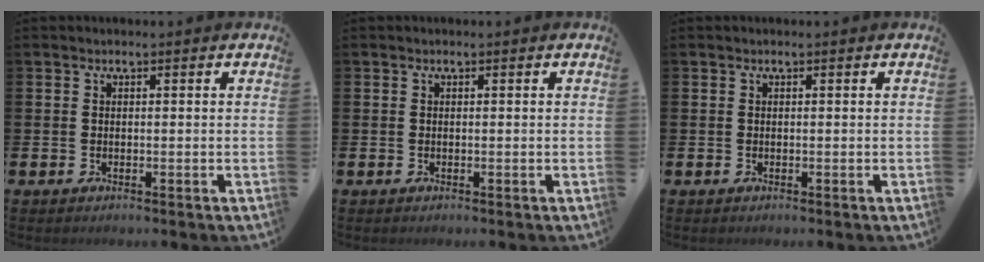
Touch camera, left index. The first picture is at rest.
{"total": 0.0}
{"total": 0.0}